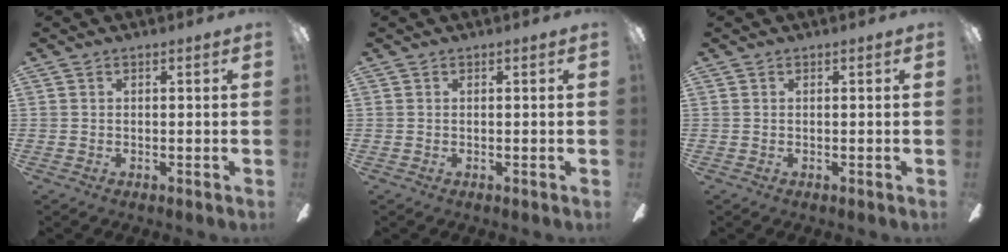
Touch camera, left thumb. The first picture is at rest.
{"total": 0.0}
{"total": 0.0}